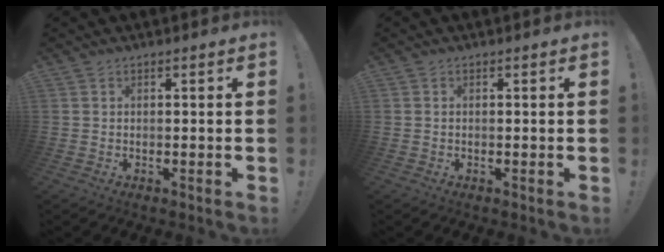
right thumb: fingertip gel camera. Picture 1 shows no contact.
{"total": 0.0}